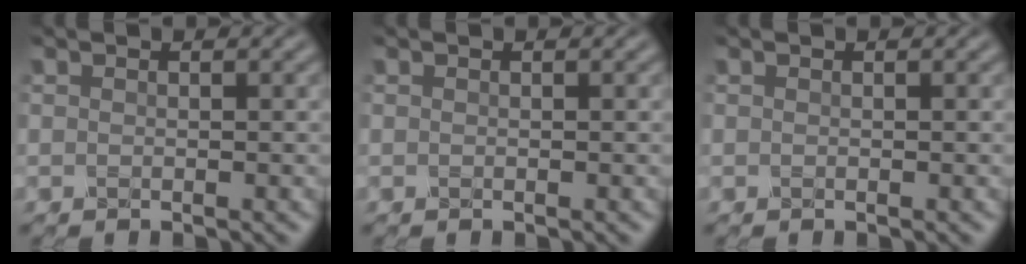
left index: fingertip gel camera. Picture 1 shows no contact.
{"total": 0.0}
{"total": 0.0}